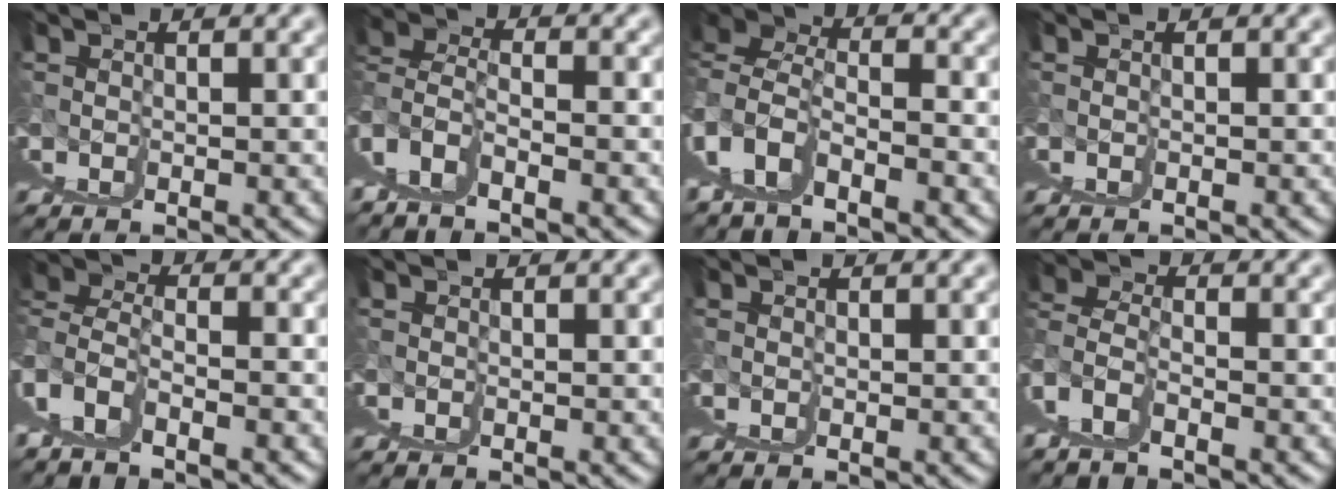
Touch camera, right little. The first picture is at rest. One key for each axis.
{"total": 3.5, "fx": 1.8, "fy": -2.6, "fz": 1.6, "tx": 0.003, "ty": 0.023, "tz": 0.029}
{"total": 3.2, "fx": 0.9, "fy": -2.5, "fz": 1.8, "tx": 0.002, "ty": 0.026, "tz": 0.013}
{"total": 0.7, "fx": -0.1, "fy": -0.6, "fz": -0.3, "tx": 0.003, "ty": 0.001, "tz": -0.001}
{"total": 3.2, "fx": 1.7, "fy": -2.0, "fz": 1.8, "tx": 0.002, "ty": 0.027, "tz": 0.024}
{"total": 0.0}
{"total": 0.0}
{"total": 3.6, "fx": 2.6, "fy": -1.3, "fz": 2.0, "tx": -0.011, "ty": 0.021, "tz": 0.037}